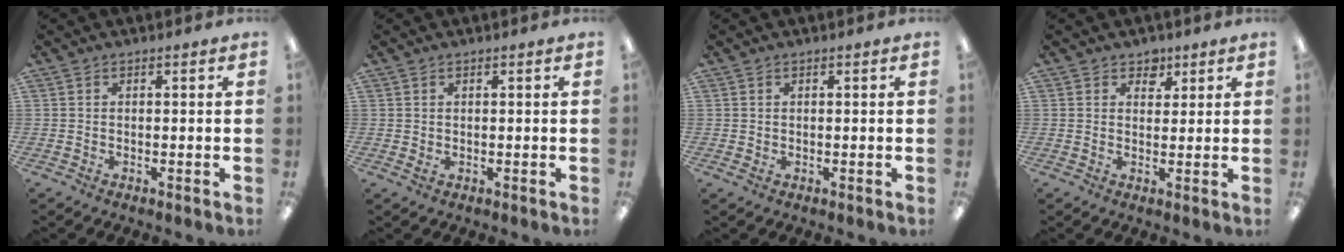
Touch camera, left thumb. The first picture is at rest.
{"total": 0.9, "force": [0.3, 0.6, 0.6], "torque": [-0.004, 0.000, 0.002]}
{"total": 0.7, "force": [0.3, 0.5, 0.4], "torque": [0.000, 0.000, 0.003]}
{"total": 3.2, "force": [2.3, 2.0, 0.6], "torque": [0.004, -0.009, 0.038]}